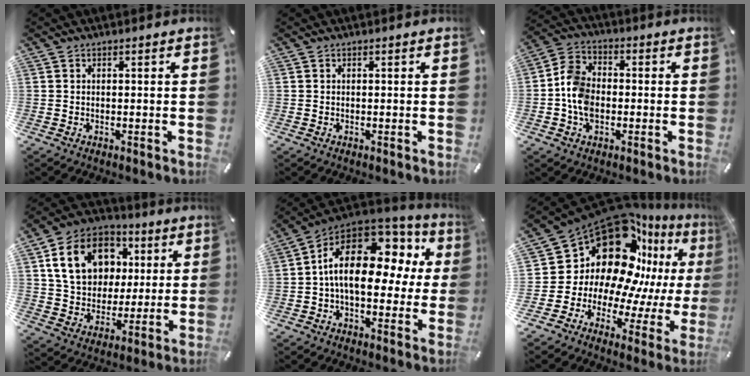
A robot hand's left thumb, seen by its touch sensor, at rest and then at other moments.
{"total": 0.0}
{"total": 8.3, "force": [-1.7, 6.3, 5.2], "torque": [-0.115, 0.016, -0.030]}
{"total": 16.4, "force": [4.4, 13.5, 8.1], "torque": [-0.152, 0.004, 0.086]}
{"total": 19.1, "force": [3.5, 10.8, 15.4], "torque": [-0.265, -0.012, 0.061]}
{"total": 21.0, "force": [11.0, 13.6, 11.6], "torque": [-0.211, -0.116, 0.203]}